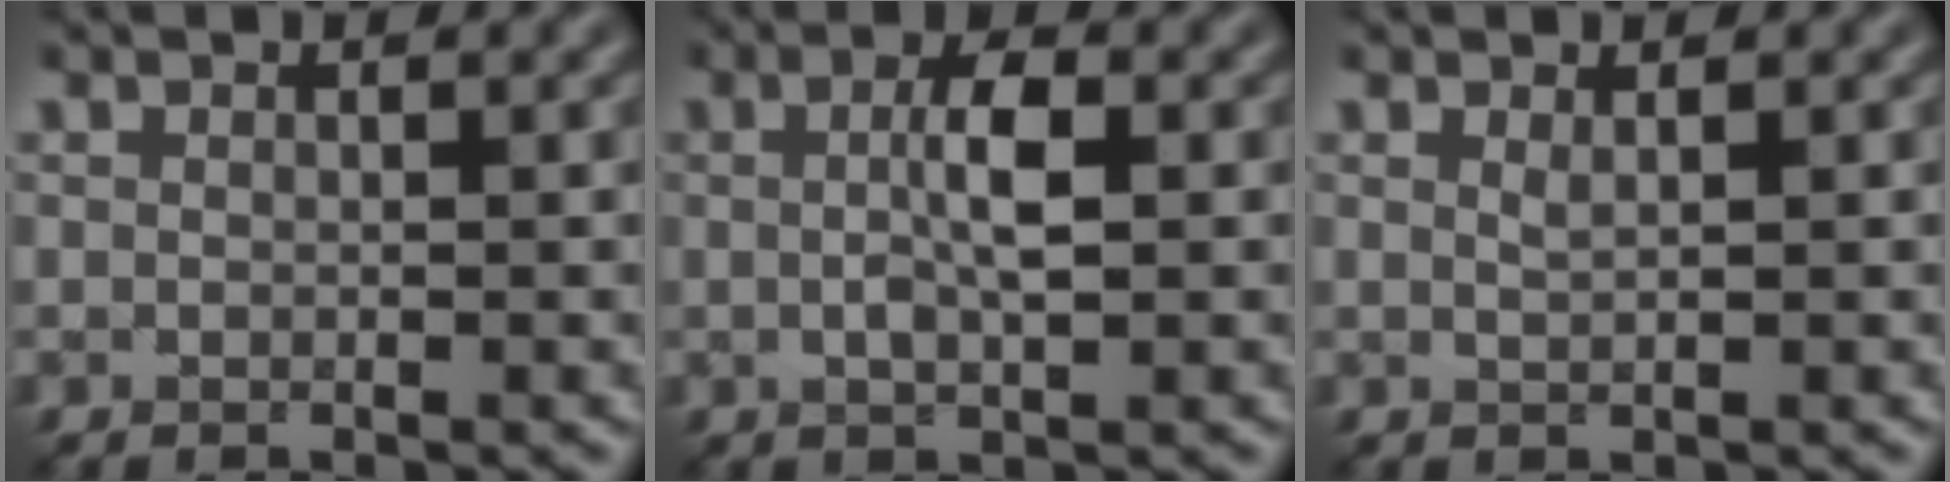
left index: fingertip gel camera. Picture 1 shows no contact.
{"total": 3.4, "force": [0.2, 1.0, 3.2], "torque": [-0.063, 0.004, 0.002]}
{"total": 0.6, "force": [0.4, 0.2, 0.4], "torque": [-0.004, -0.001, 0.007]}